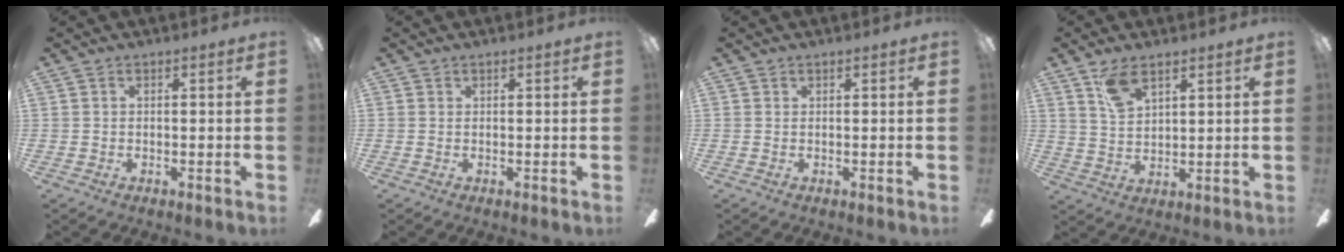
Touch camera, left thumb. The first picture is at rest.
{"total": 0.0}
{"total": 0.0}
{"total": 6.7, "force": [4.7, 2.5, 4.0], "torque": [-0.082, -0.010, 0.087]}